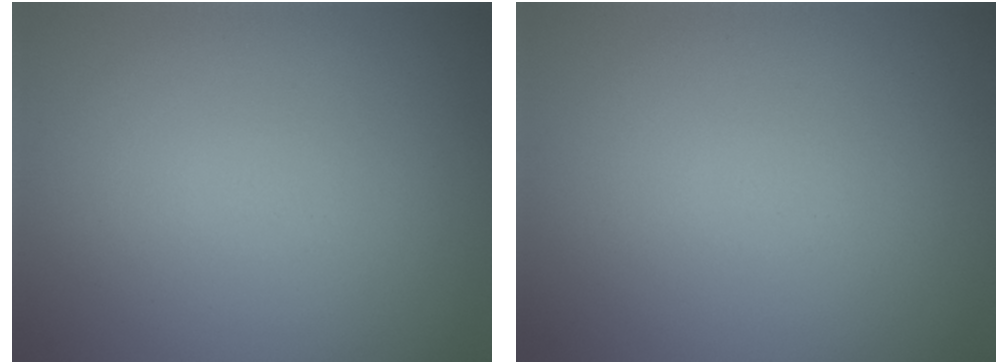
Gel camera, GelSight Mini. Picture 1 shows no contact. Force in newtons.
{"total": 0.0}